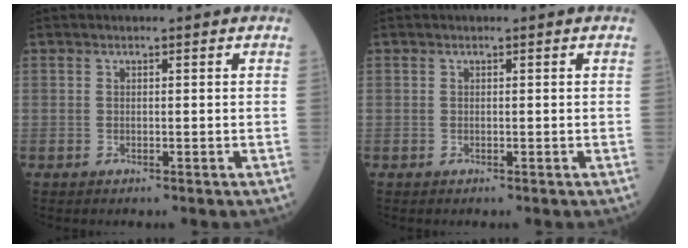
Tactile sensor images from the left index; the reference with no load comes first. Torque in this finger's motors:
{"motor_torque": [-0.02, 0.02, 0.00, 0.00]}